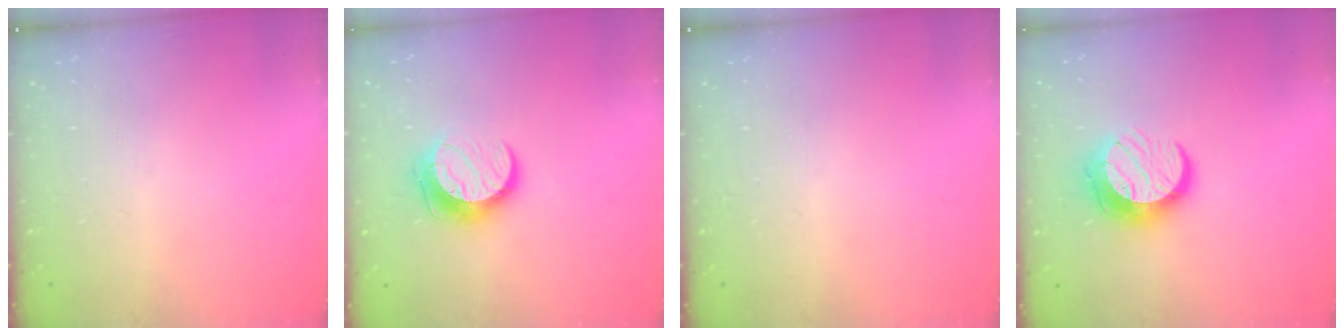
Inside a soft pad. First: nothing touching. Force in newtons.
{"total": 9.8, "press": 9.8, "slide": 0.6}
{"total": 0.0}
{"total": 12.1, "press": 12.1, "slide": 0.6}